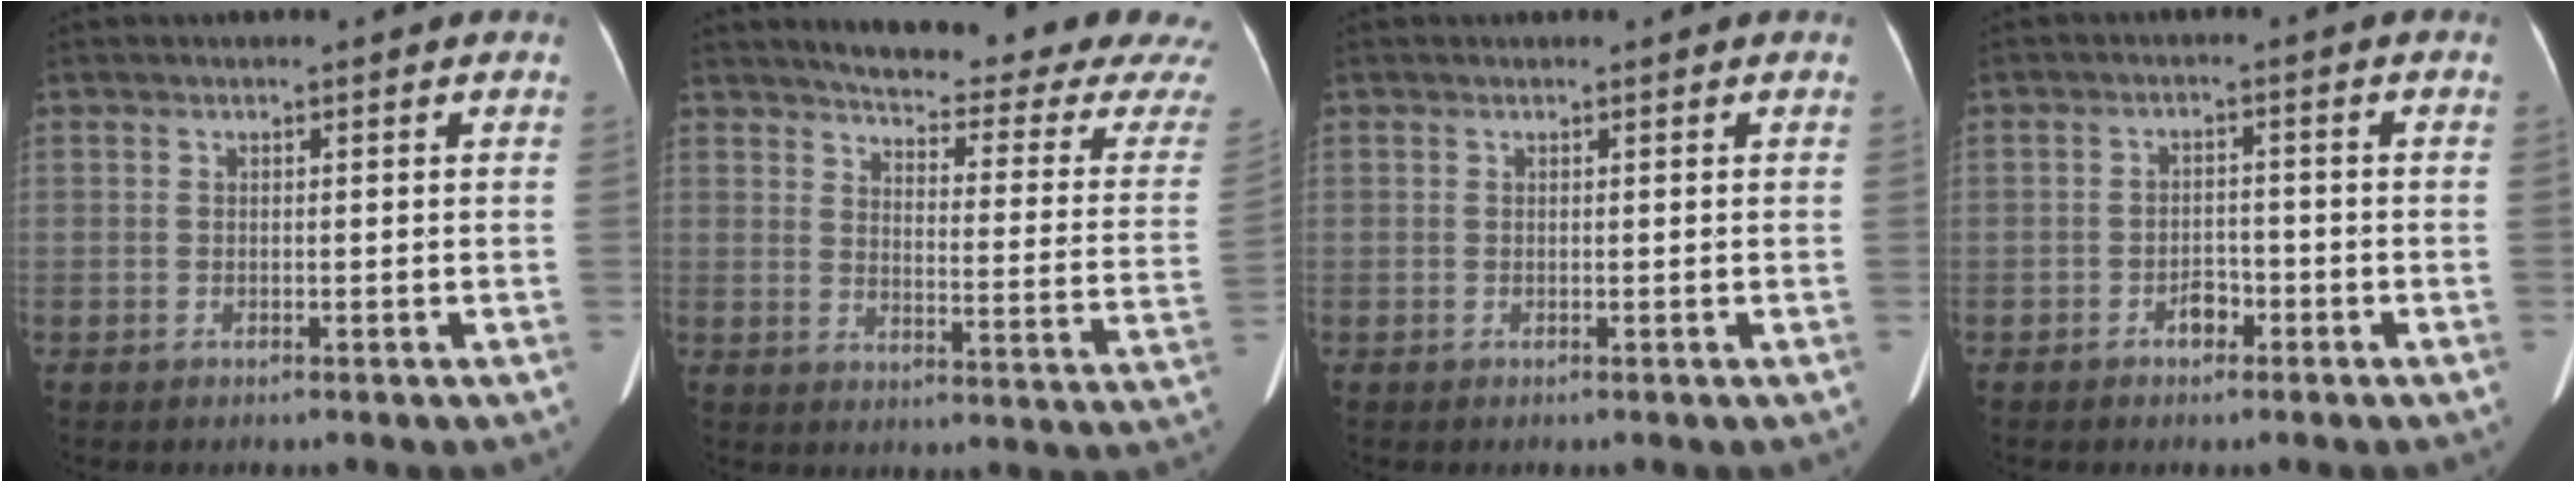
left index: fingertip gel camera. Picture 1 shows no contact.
{"total": 23.3, "force": [21.9, 1.0, 7.9], "torque": [-0.103, -0.105, 0.250]}
{"total": 0.6, "force": [0.6, 0.1, 0.1], "torque": [0.000, 0.008, 0.007]}
{"total": 2.5, "force": [-1.6, 1.4, 1.3], "torque": [-0.018, 0.006, -0.026]}